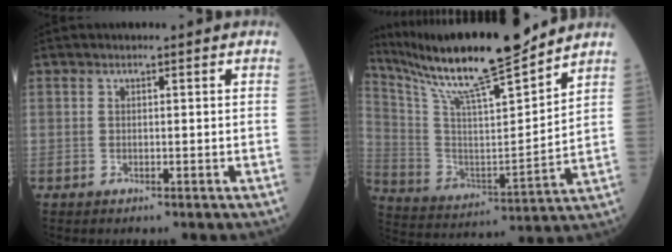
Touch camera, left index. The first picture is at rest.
{"total": 19.8, "force": [16.8, 0.6, 10.4], "torque": [-0.195, 0.000, 0.297]}